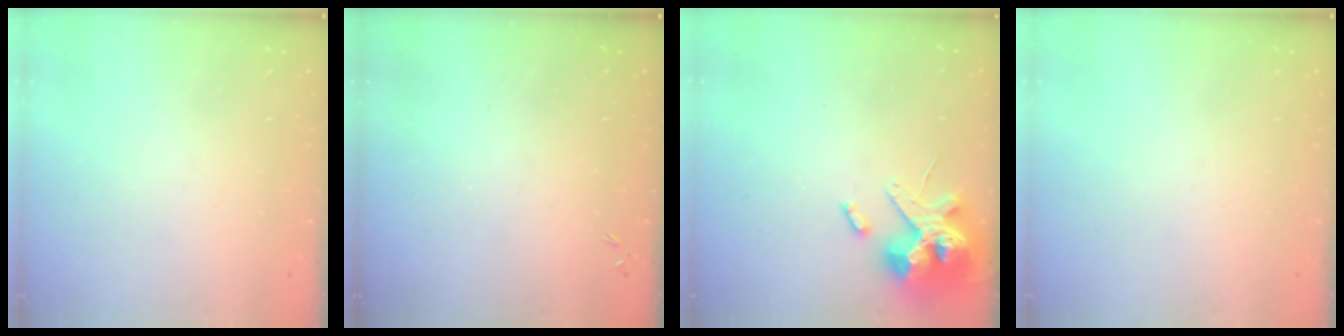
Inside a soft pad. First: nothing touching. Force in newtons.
{"total": 0.0}
{"total": 14.3, "press": 14.2, "slide": 1.9}
{"total": 0.0}